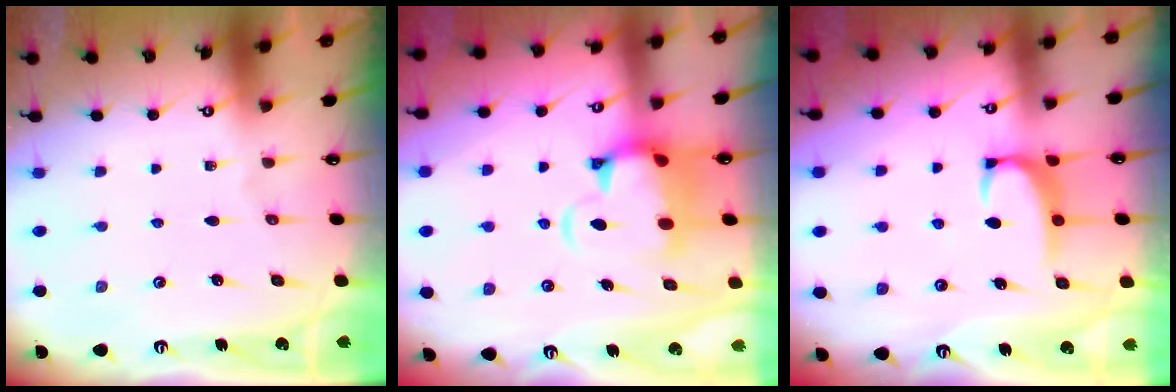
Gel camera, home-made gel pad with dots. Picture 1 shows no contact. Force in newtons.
{"total": 4.7, "press": 4.4, "slide": 1.4}
{"total": 2.3, "press": 2.3, "slide": 0.6}